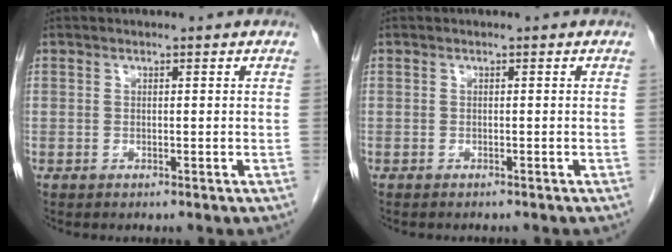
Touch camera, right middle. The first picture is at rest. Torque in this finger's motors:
{"motor_torque": [0.09, -0.09, -0.03, 0.00]}